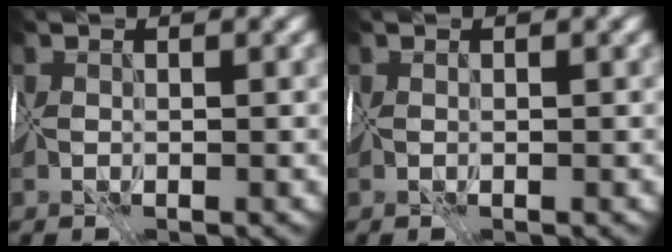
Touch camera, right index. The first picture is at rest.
{"total": 0.0}